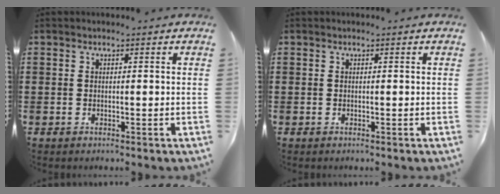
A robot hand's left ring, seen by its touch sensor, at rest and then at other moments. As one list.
[{"total": 0.0}]